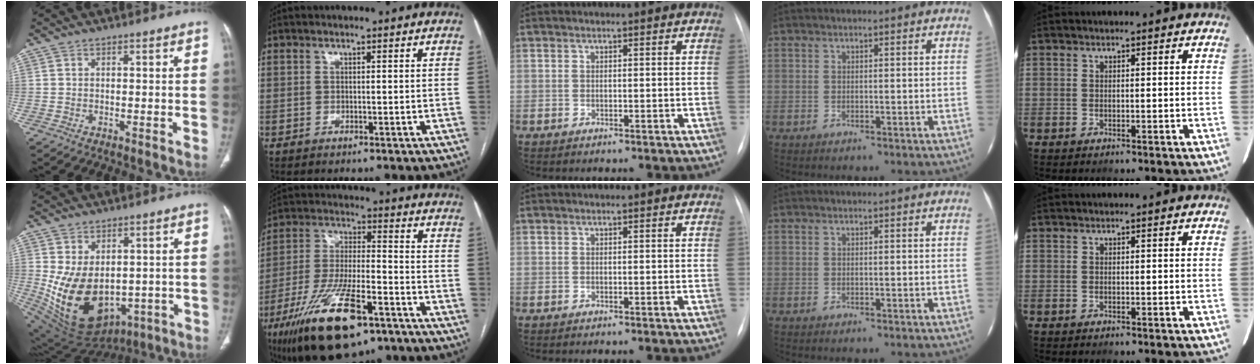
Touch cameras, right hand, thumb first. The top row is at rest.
{"thumb": {"total": 16.8, "force": [-1.1, 11.4, 12.3], "torque": [-0.200, -0.018, 0.024]}, "index": {"total": 18.9, "force": [-11.0, 5.2, 14.4], "torque": [-0.295, -0.026, -0.192]}}